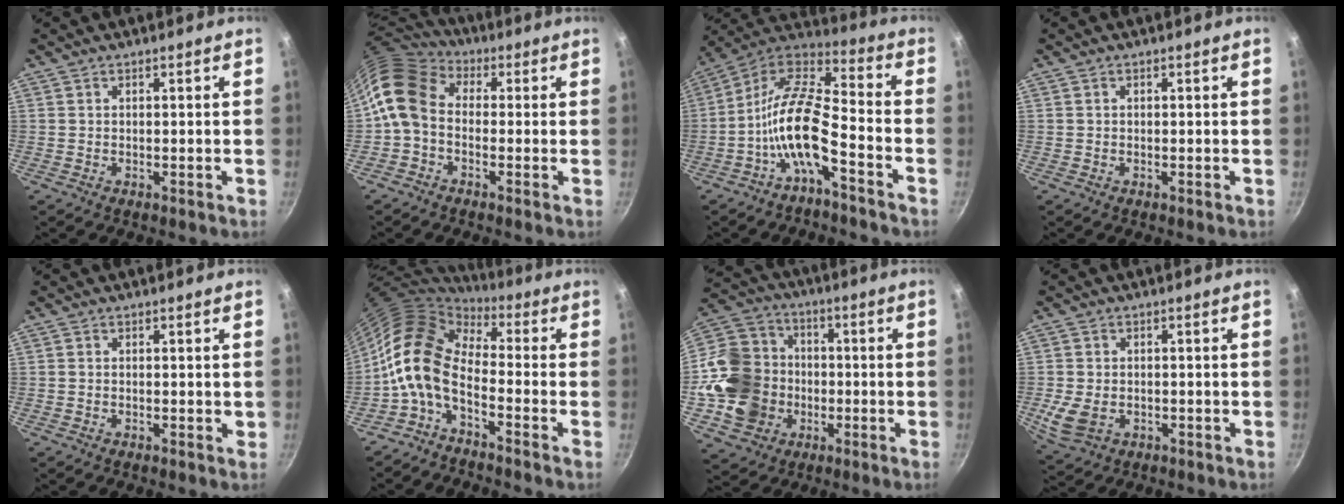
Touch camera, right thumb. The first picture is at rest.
{"total": 10.6, "force": [-0.9, 7.9, 7.0], "torque": [-0.124, 0.031, -0.041]}
{"total": 14.1, "force": [-6.0, 5.0, 11.7], "torque": [-0.227, 0.063, -0.125]}
{"total": 0.0}
{"total": 0.9, "force": [0.1, 0.5, 0.7], "torque": [-0.009, 0.000, -0.002]}
{"total": 12.2, "force": [-3.4, 7.0, 9.4], "torque": [-0.167, 0.041, -0.087]}
{"total": 18.6, "force": [-3.3, 16.3, 8.4], "torque": [-0.145, 0.040, -0.053]}
{"total": 6.1, "force": [-1.2, 4.5, 4.0], "torque": [-0.083, -0.004, -0.016]}